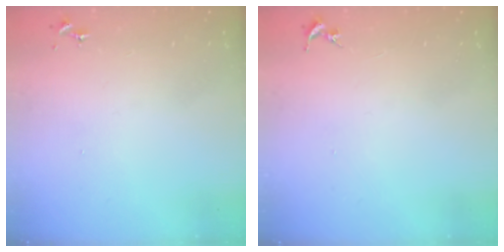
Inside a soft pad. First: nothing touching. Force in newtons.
{"total": 0.0}